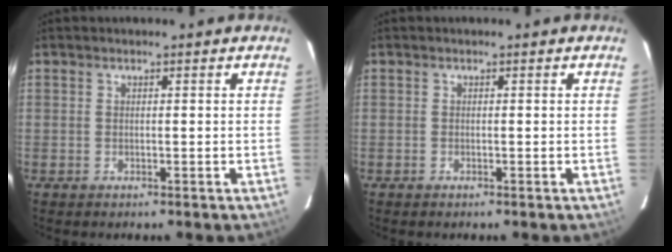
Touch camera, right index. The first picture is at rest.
{"total": 0.0}